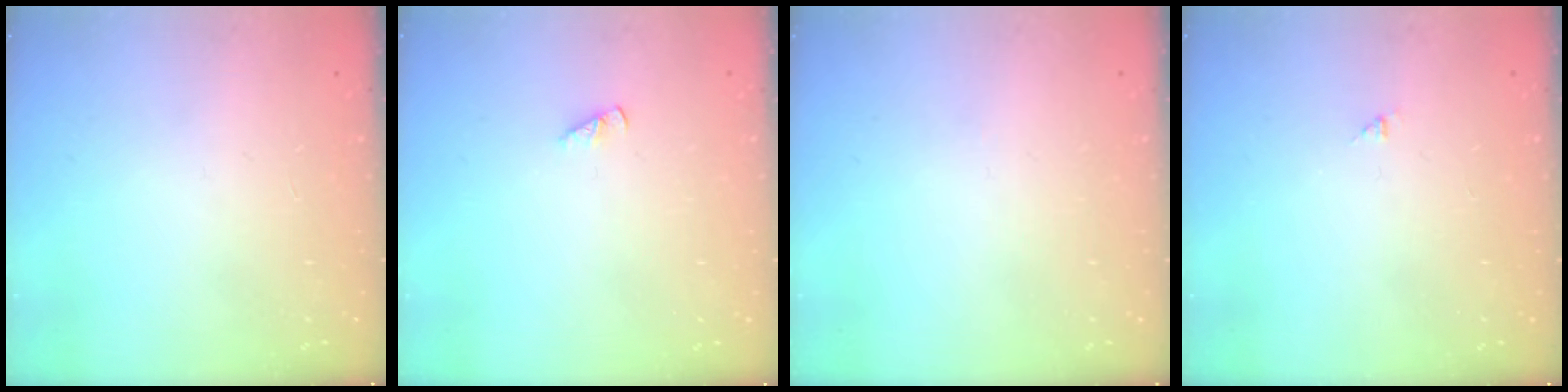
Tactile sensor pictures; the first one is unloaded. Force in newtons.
{"total": 1.3, "press": 1.3, "slide": 0.2}
{"total": 0.0}
{"total": 1.0, "press": 1.0, "slide": 0.2}